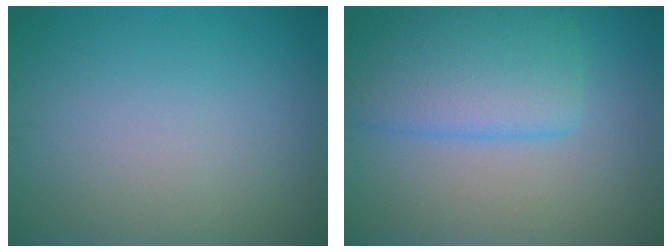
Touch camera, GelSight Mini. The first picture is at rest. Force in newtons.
{"total": 5.9, "press": 5.9, "slide": 0.5}